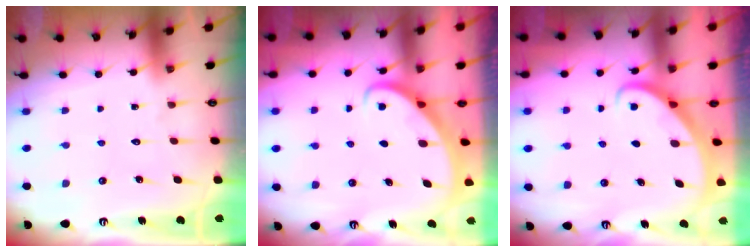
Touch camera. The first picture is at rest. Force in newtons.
{"total": 2.9, "press": 2.9, "slide": 0.2}
{"total": 2.9, "press": 2.9, "slide": 0.2}